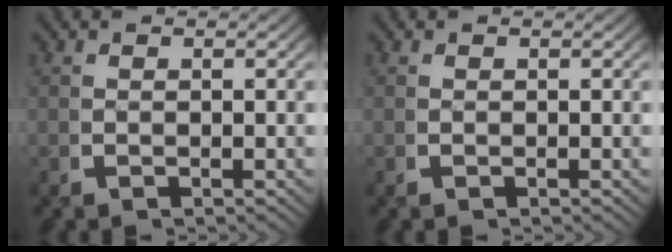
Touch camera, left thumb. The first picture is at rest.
{"total": 0.0}